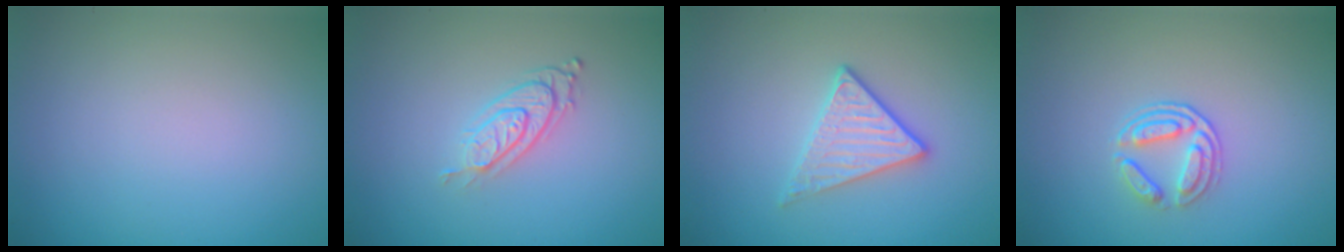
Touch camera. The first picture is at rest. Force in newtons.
{"total": 3.0, "press": 2.0, "slide": 2.2}
{"total": 2.8, "press": 2.6, "slide": 1.1}
{"total": 2.4, "press": 1.9, "slide": 1.5}